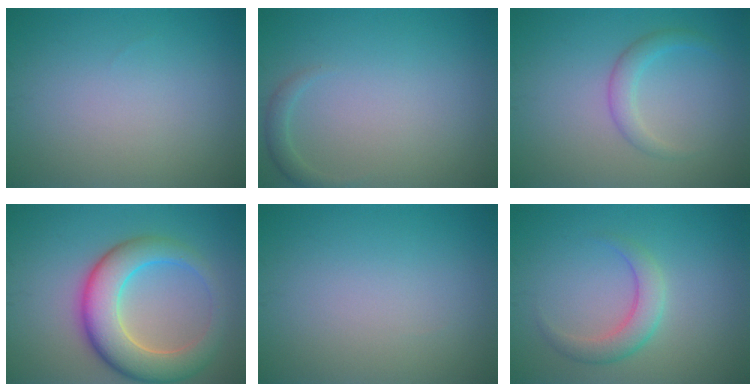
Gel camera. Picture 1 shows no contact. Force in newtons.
{"total": 1.2, "press": 1.1, "slide": 0.1}
{"total": 1.5, "press": 1.5, "slide": 0.1}
{"total": 7.8, "press": 7.8, "slide": 0.3}
{"total": 0.0}
{"total": 2.8, "press": 2.8, "slide": 0.1}